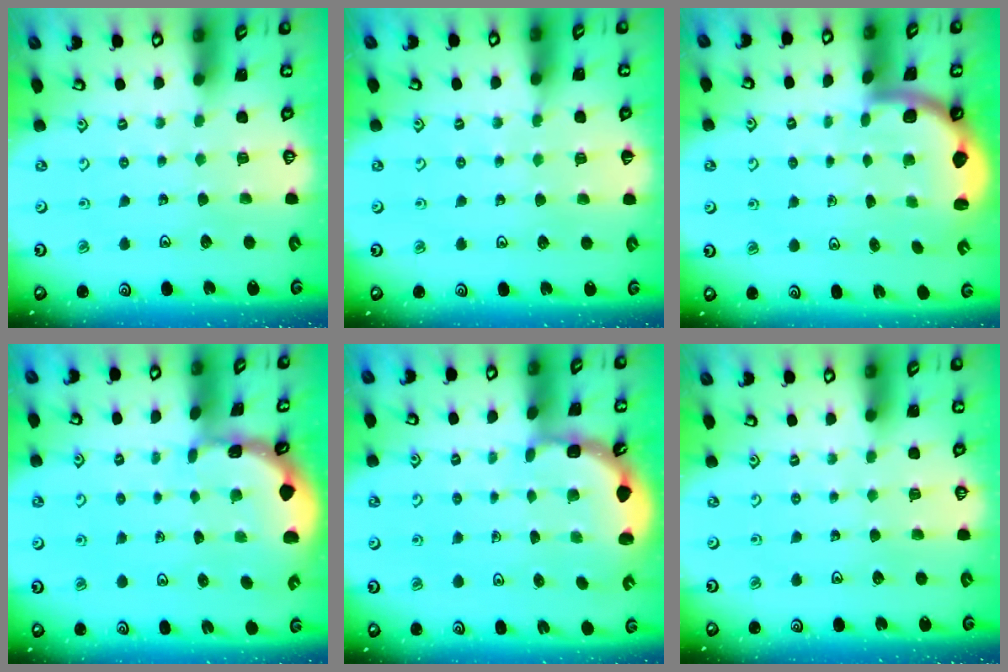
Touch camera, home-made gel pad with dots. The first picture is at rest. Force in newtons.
{"total": 3.7, "press": 3.6, "slide": 0.6}
{"total": 2.0, "press": 2.0, "slide": 0.3}
{"total": 1.0, "press": 1.0, "slide": 0.2}
{"total": 2.0, "press": 1.8, "slide": 0.9}
{"total": 0.0}